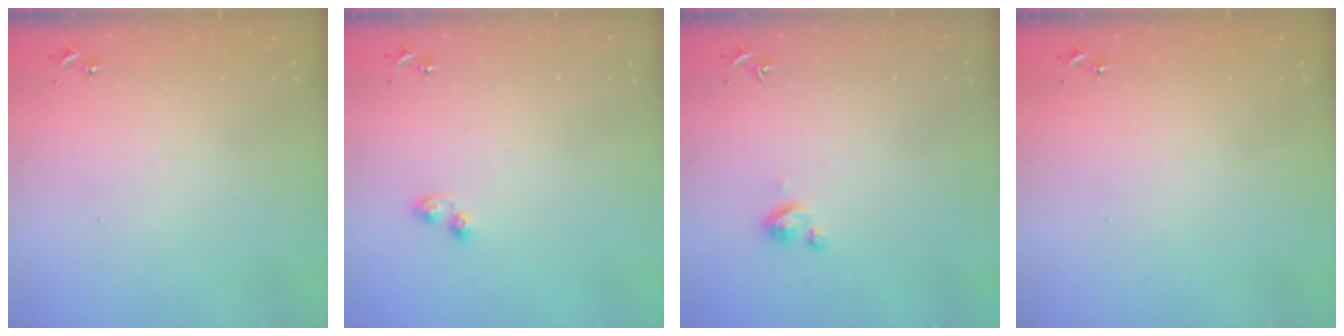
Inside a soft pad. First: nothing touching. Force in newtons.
{"total": 3.6, "press": 3.6, "slide": 0.6}
{"total": 2.9, "press": 2.9, "slide": 0.3}
{"total": 0.0}